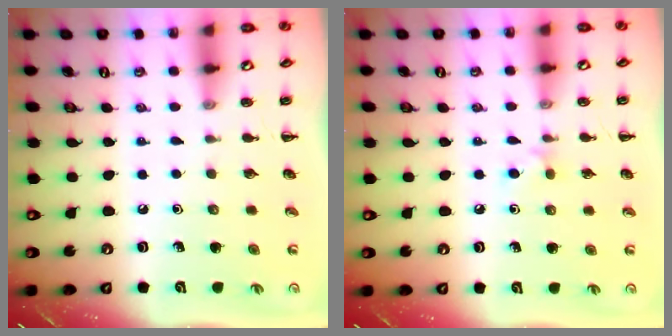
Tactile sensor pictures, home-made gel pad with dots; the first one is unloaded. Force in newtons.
{"total": 5.0, "press": 4.6, "slide": 2.0}